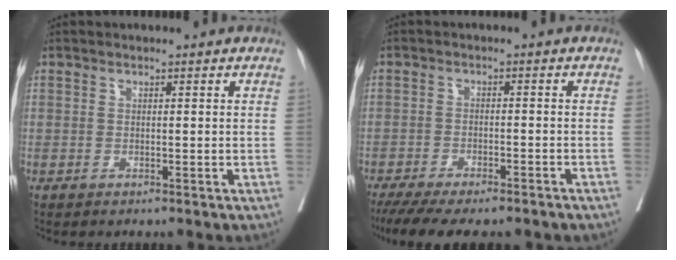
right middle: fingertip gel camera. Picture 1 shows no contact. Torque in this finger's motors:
{"motor_torque": [1.07, -1.07, 0.28, 0.09]}